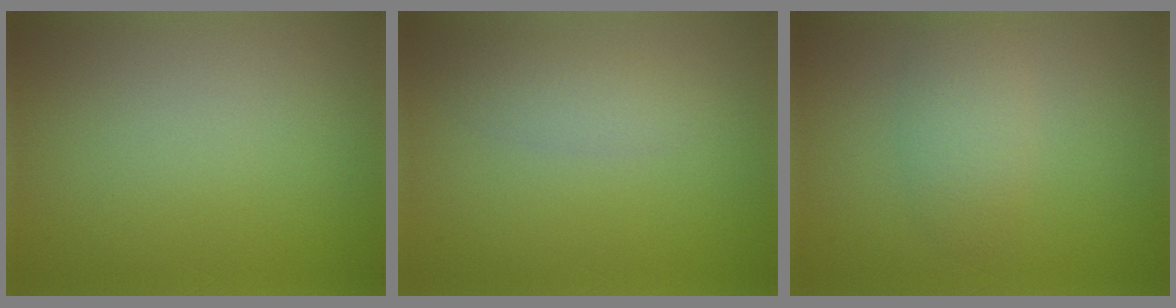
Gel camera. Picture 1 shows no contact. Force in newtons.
{"total": 2.0, "press": 2.0, "slide": 0.1}
{"total": 2.8, "press": 2.8, "slide": 0.1}